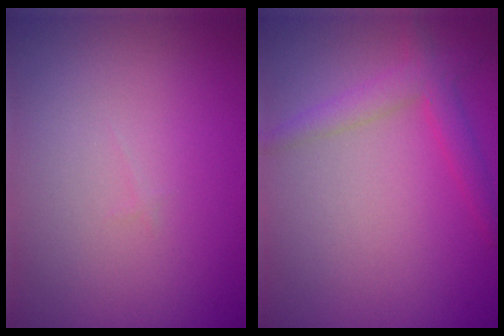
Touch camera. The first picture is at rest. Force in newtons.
{"total": 2.7, "press": 2.7, "slide": 0.1}